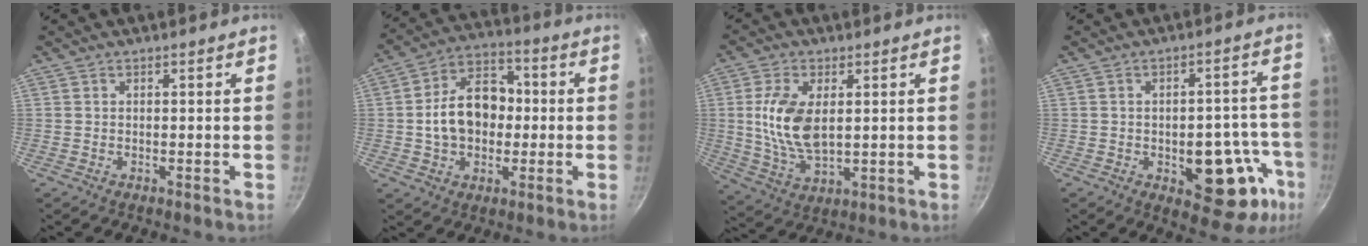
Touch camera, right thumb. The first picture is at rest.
{"total": 14.2, "force": [-0.3, 10.3, 9.7], "torque": [-0.127, 0.031, -0.016]}
{"total": 11.8, "force": [1.7, 6.4, 9.9], "torque": [-0.189, -0.011, 0.038]}
{"total": 15.6, "force": [-5.3, 8.2, 12.1], "torque": [-0.082, 0.025, -0.065]}